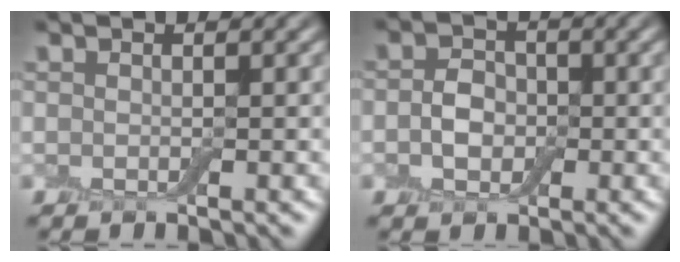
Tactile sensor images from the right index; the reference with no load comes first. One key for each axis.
{"total": 2.2, "fx": -0.4, "fy": 1.9, "fz": 1.1, "tx": -0.017, "ty": 0.005, "tz": -0.015}